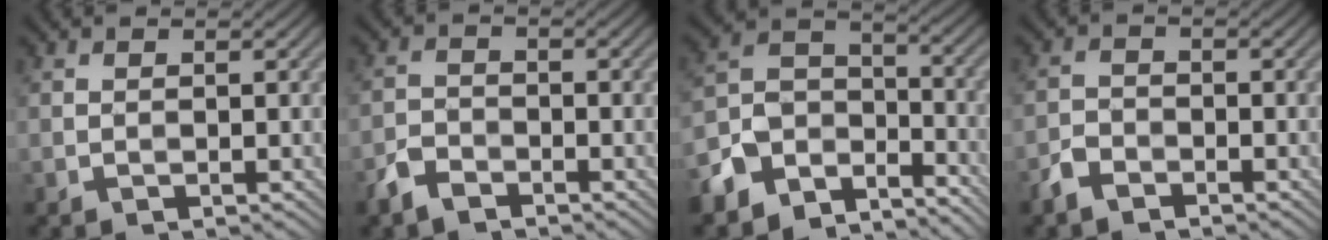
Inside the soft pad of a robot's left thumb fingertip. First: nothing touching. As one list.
[{"total": 3.5, "force": [-2.7, 1.6, 1.4], "torque": [-0.032, -0.004, -0.065]}, {"total": 10.7, "force": [-8.2, 5.9, 3.7], "torque": [-0.080, -0.011, -0.162]}, {"total": 2.8, "force": [-2.3, 1.3, 1.1], "torque": [-0.023, -0.002, -0.055]}]